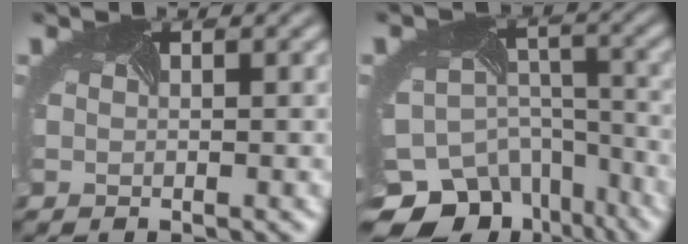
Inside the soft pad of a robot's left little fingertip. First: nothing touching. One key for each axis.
{"total": 13.6, "fx": -10.7, "fy": 7.7, "fz": 3.4, "tx": -0.088, "ty": -0.039, "tz": -0.133}